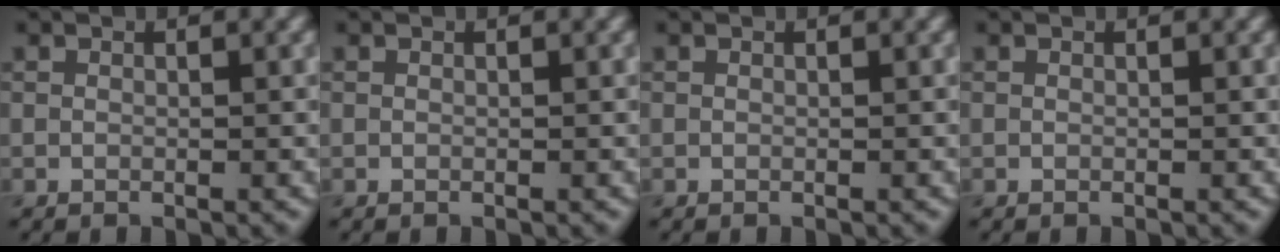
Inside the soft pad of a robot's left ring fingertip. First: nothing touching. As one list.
[{"total": 0.0}, {"total": 0.0}, {"total": 0.0}]